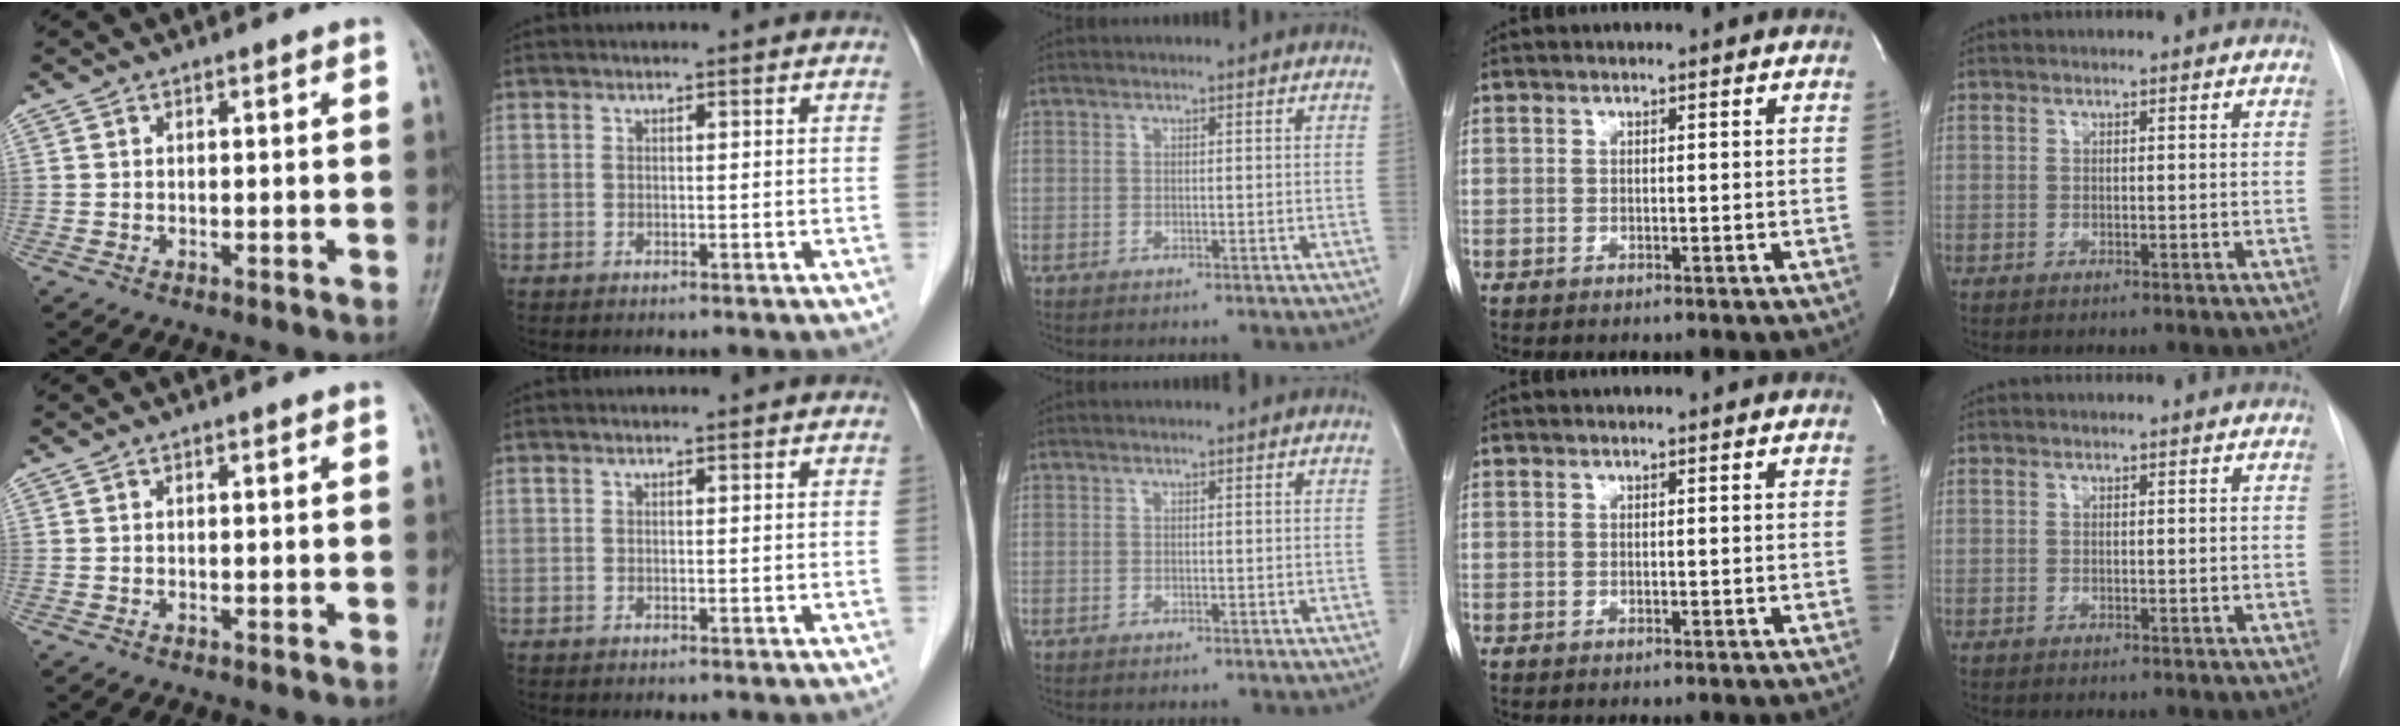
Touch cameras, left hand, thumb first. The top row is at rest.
{}